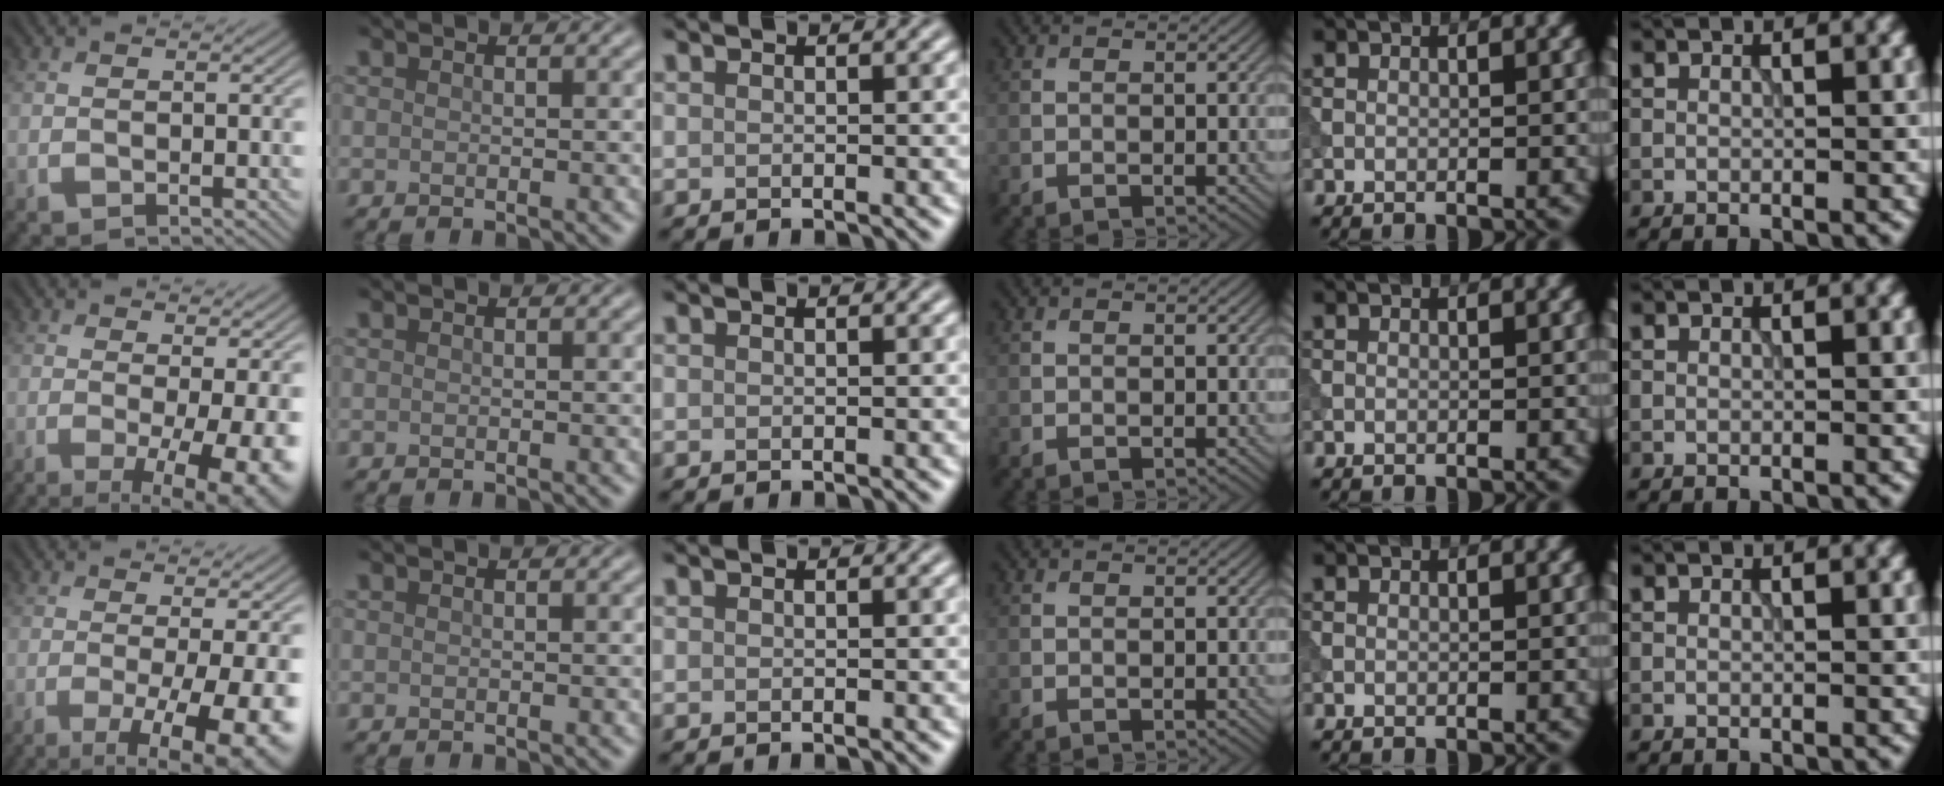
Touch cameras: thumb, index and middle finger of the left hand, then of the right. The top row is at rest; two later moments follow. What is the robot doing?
{"motion": "extract", "object": "tissue"}